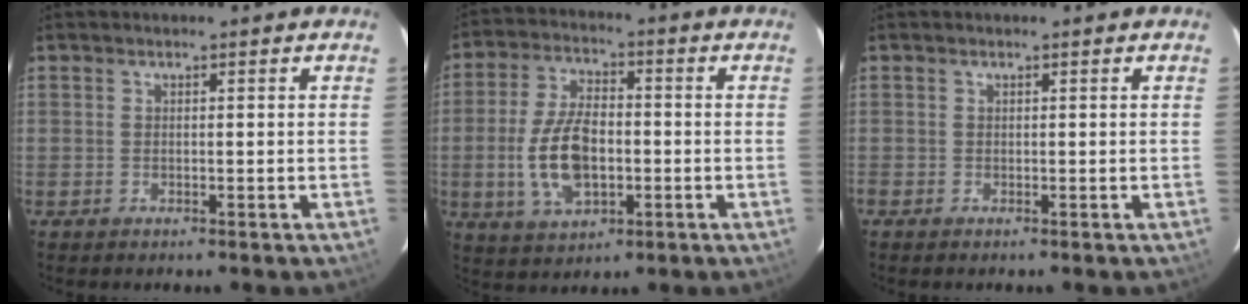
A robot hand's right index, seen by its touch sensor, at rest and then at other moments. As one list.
[{"total": 12.5, "force": [-2.2, 6.8, 10.3], "torque": [-0.208, 0.005, -0.032]}, {"total": 0.5, "force": [-0.3, 0.4, 0.0], "torque": [-0.001, -0.001, -0.007]}]